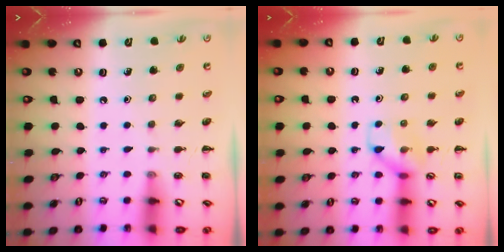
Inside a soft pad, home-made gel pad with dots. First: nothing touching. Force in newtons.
{"total": 9.6, "press": 9.6, "slide": 0.7}